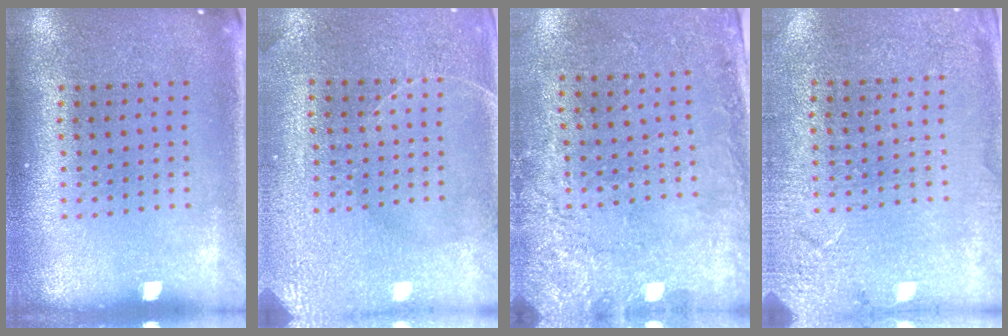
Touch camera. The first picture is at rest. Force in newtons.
{"total": 3.0, "press": 2.9, "slide": 0.3}
{"total": 2.7, "press": 2.1, "slide": 1.6}
{"total": 2.7, "press": 2.6, "slide": 0.4}